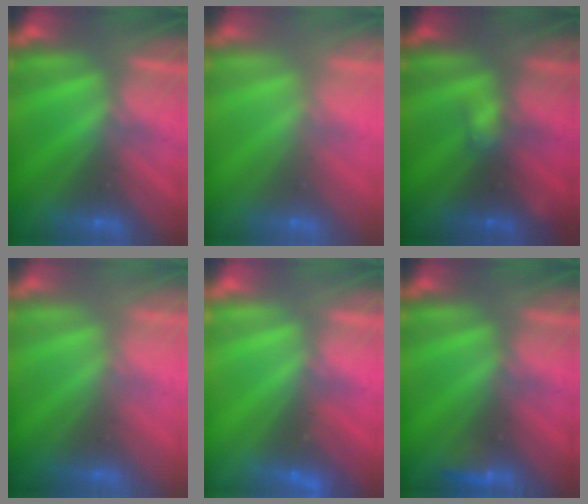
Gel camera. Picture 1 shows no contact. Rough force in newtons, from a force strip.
{"total": 2.4}
{"total": 1.8}
{"total": 2.9}
{"total": 2.4}
{"total": 2.9}